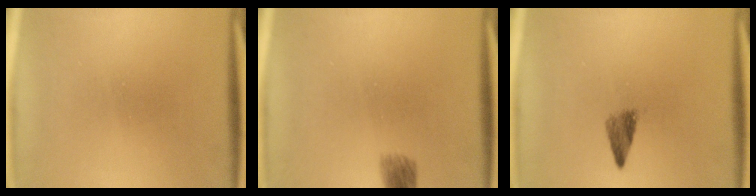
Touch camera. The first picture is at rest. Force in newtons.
{"total": 3.4}
{"total": 2.4}